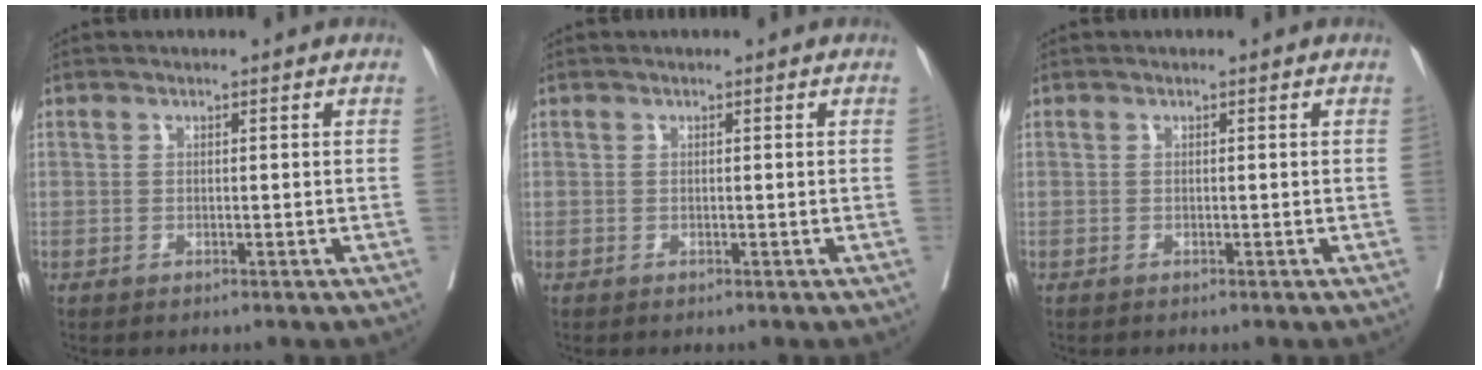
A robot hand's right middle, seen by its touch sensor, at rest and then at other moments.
{"total": 0.0}
{"total": 0.0}